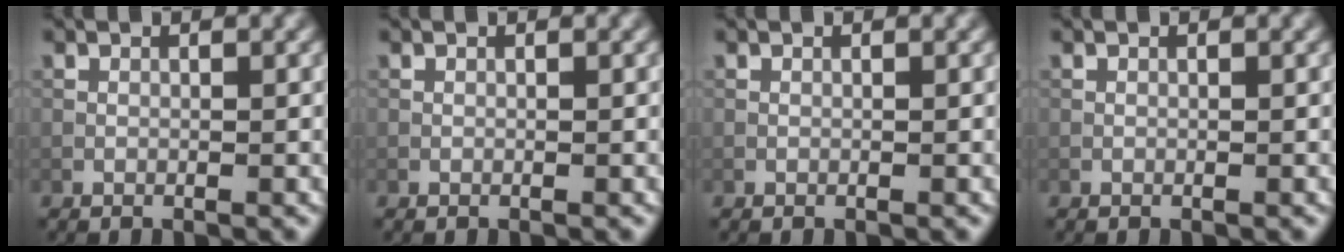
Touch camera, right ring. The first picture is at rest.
{"total": 0.0}
{"total": 0.0}
{"total": 0.0}